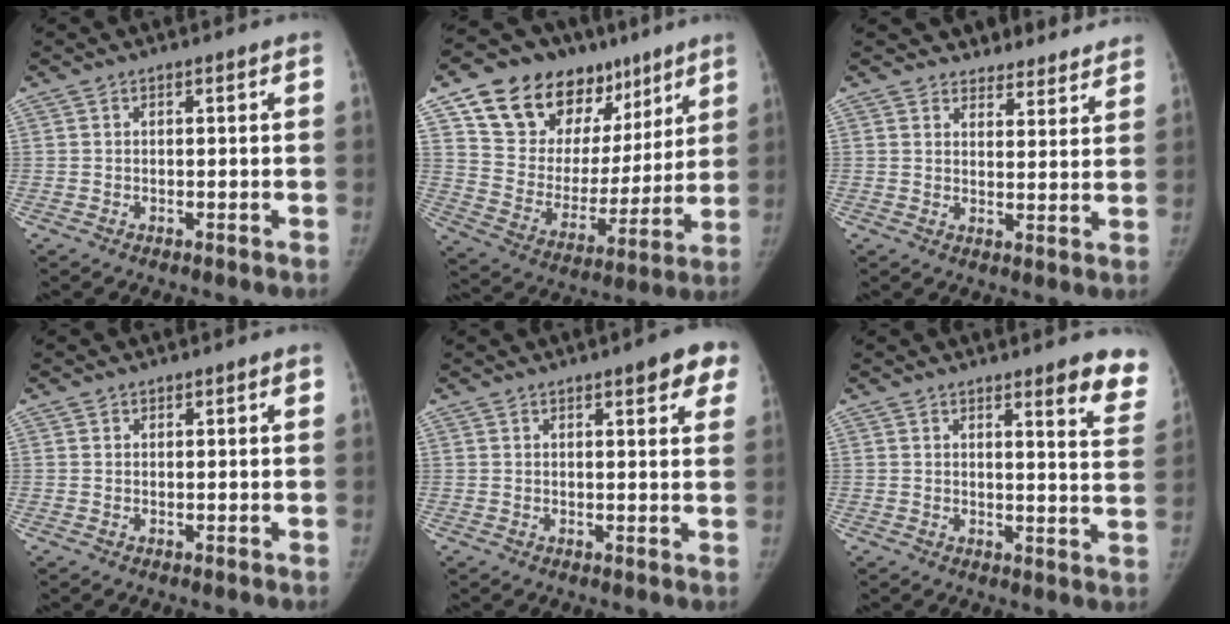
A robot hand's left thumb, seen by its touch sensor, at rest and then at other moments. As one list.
[{"total": 25.0, "force": [14.8, 15.2, 13.2], "torque": [-0.165, -0.023, 0.251]}, {"total": 9.8, "force": [9.1, 3.8, 0.4], "torque": [0.046, -0.052, 0.100]}, {"total": 1.1, "force": [0.7, 0.7, 0.5], "torque": [0.005, -0.003, 0.007]}, {"total": 7.2, "force": [4.1, 2.1, 5.5], "torque": [-0.042, -0.011, 0.044]}, {"total": 10.1, "force": [7.3, 2.1, 6.6], "torque": [-0.045, -0.041, 0.071]}]